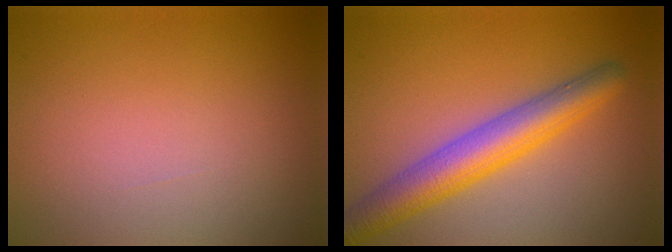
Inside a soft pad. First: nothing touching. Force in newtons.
{"total": 5.6, "press": 5.6, "slide": 0.2}